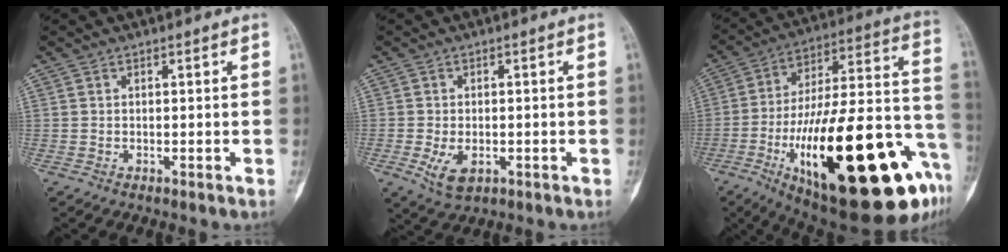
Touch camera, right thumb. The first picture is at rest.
{"total": 5.1, "force": [-1.5, 3.0, 3.9], "torque": [-0.070, -0.004, -0.018]}
{"total": 38.6, "force": [-14.5, 12.3, 33.5], "torque": [-0.462, 0.042, -0.214]}